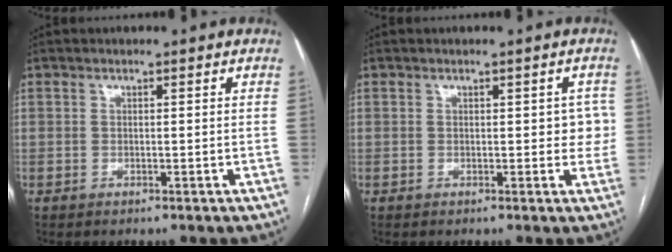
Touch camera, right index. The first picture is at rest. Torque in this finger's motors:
{"motor_torque": [0.27, 0.10, 0.21, 0.02]}